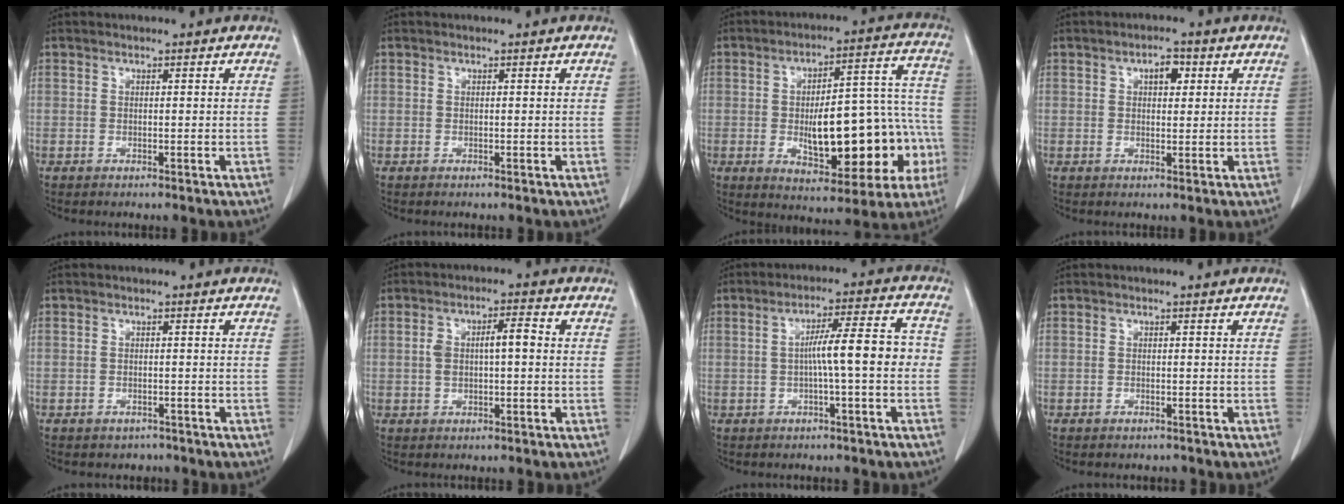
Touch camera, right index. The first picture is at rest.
{"total": 0.0}
{"total": 19.6, "force": [-4.2, 7.4, 17.7], "torque": [-0.206, 0.044, -0.039]}
{"total": 3.1, "force": [1.2, 1.5, 2.4], "torque": [-0.035, 0.006, 0.016]}
{"total": 2.0, "force": [-1.5, 1.3, 0.1], "torque": [-0.008, 0.004, -0.018]}
{"total": 5.1, "force": [0.2, 1.6, 4.8], "torque": [-0.098, 0.022, 0.005]}
{"total": 7.8, "force": [-1.0, 0.3, 7.8], "torque": [-0.118, 0.024, -0.014]}
{"total": 1.1, "force": [-1.0, 0.5, 0.1], "torque": [-0.004, 0.001, -0.013]}